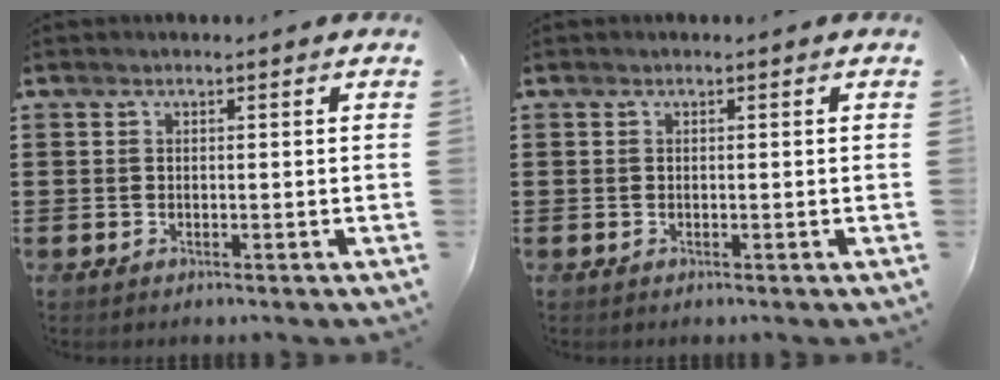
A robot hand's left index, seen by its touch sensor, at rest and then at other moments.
{"total": 0.0}